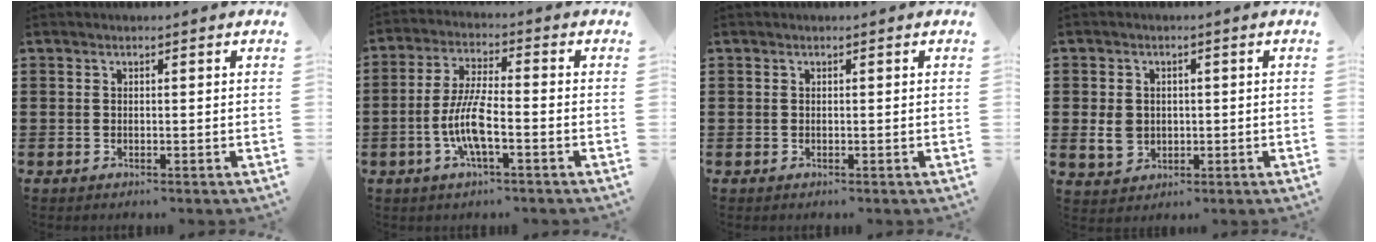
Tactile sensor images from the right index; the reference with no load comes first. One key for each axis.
{"total": 7.7, "fx": -2.4, "fy": 1.7, "fz": 7.1, "tx": -0.159, "ty": -0.013, "tz": -0.052}
{"total": 0.0}
{"total": 4.2, "fx": -0.3, "fy": 3.6, "fz": 2.2, "tx": -0.057, "ty": 0.007, "tz": -0.007}